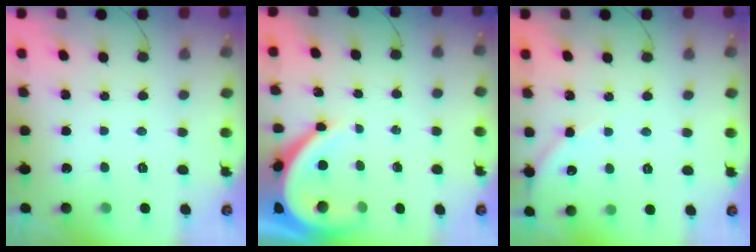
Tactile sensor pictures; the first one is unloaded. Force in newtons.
{"total": 9.9, "press": 9.7, "slide": 1.6}
{"total": 4.8, "press": 4.7, "slide": 0.7}